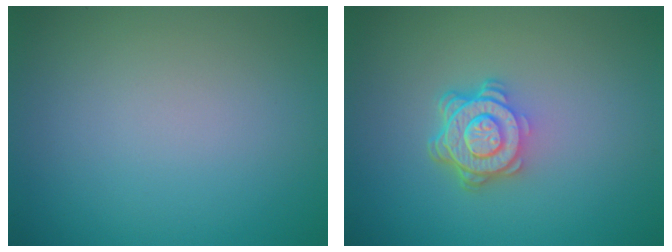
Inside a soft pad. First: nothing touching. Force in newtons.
{"total": 4.8, "press": 3.4, "slide": 3.4}